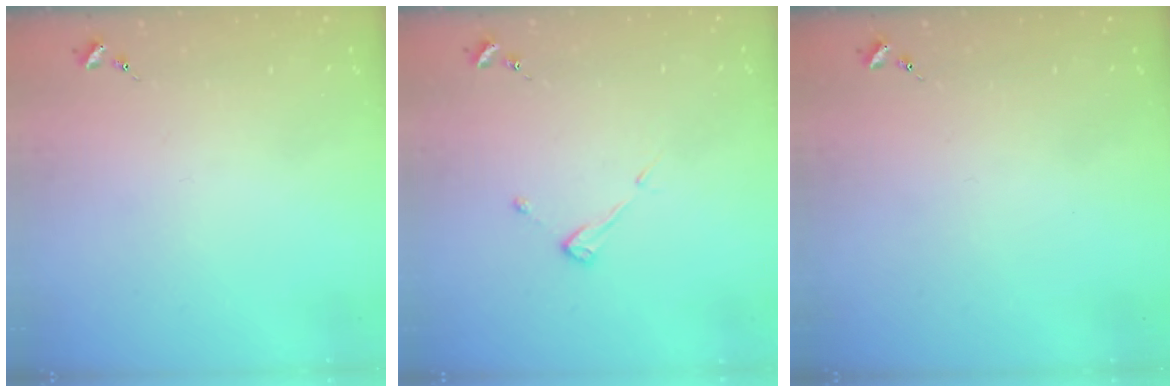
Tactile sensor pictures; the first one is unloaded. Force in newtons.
{"total": 3.8, "press": 3.8, "slide": 0.3}
{"total": 0.0}